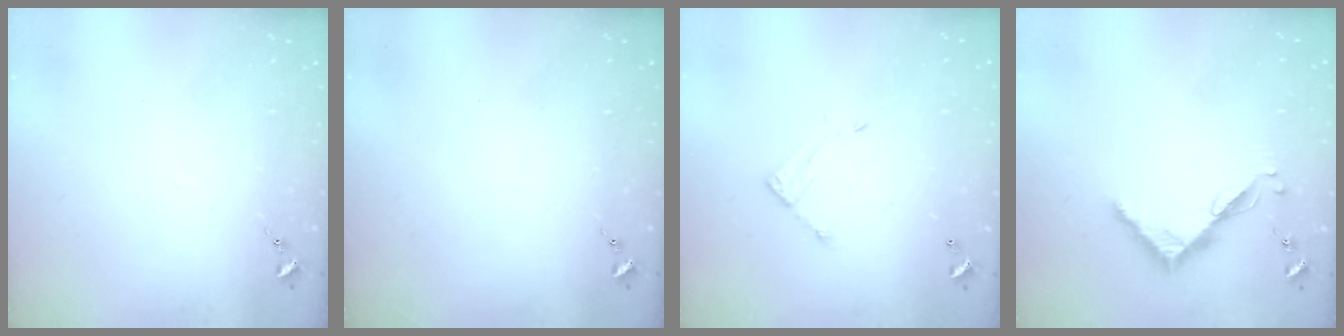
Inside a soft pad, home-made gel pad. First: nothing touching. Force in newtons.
{"total": 0.0}
{"total": 7.1, "press": 7.1, "slide": 0.5}
{"total": 7.6, "press": 7.5, "slide": 0.6}